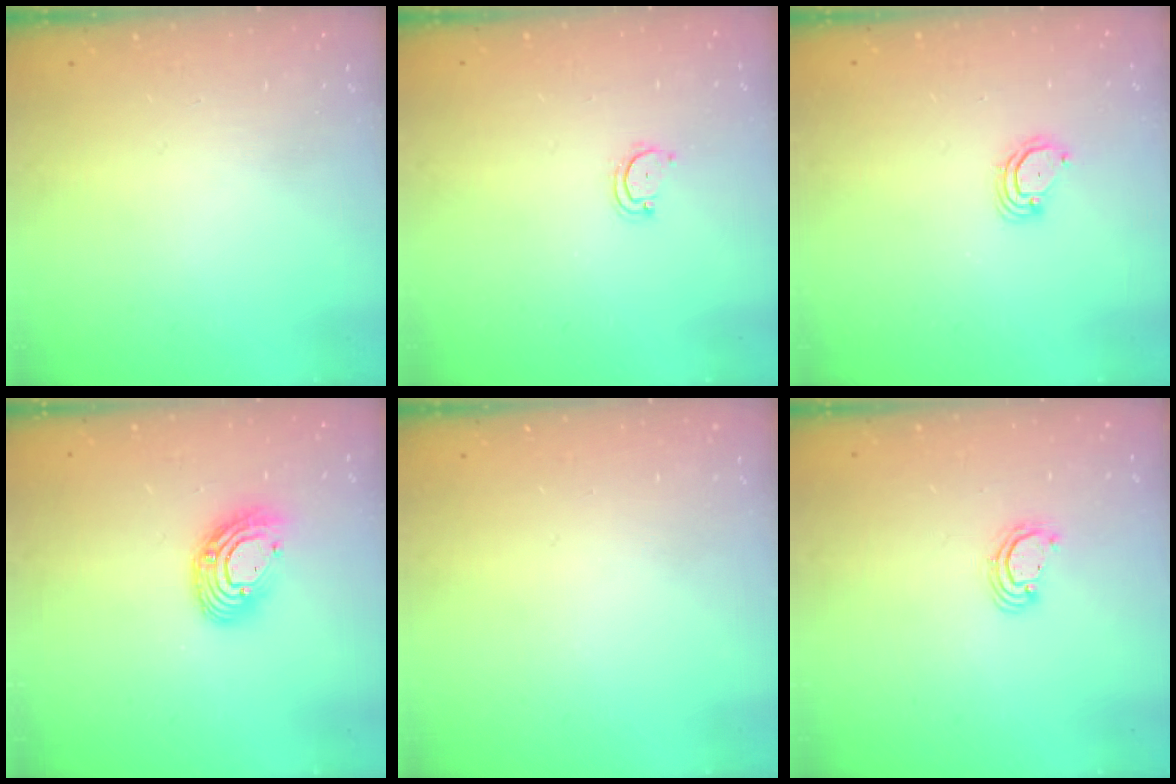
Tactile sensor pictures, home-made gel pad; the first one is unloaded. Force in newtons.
{"total": 2.8, "press": 2.8, "slide": 0.3}
{"total": 3.5, "press": 3.5, "slide": 0.3}
{"total": 11.6, "press": 11.5, "slide": 1.1}
{"total": 0.0}
{"total": 2.8, "press": 2.8, "slide": 0.2}